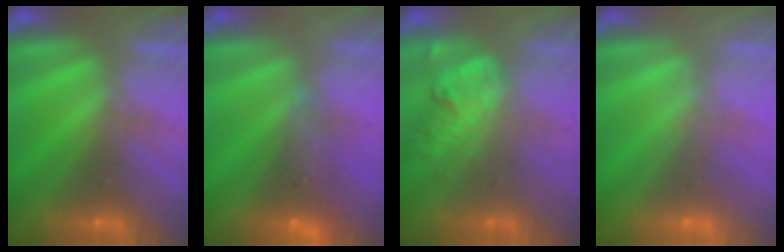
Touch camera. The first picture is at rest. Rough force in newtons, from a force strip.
{"total": 9.3}
{"total": 2.2}
{"total": 1.6}